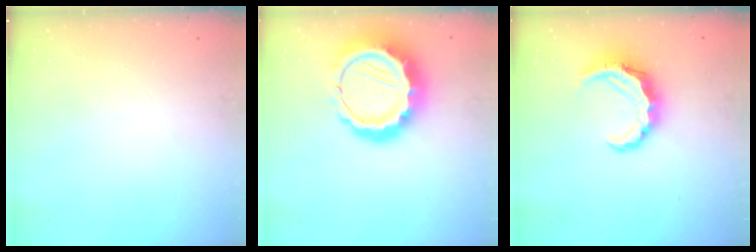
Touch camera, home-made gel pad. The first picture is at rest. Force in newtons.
{"total": 18.0, "press": 17.6, "slide": 3.9}
{"total": 8.2, "press": 8.1, "slide": 0.9}